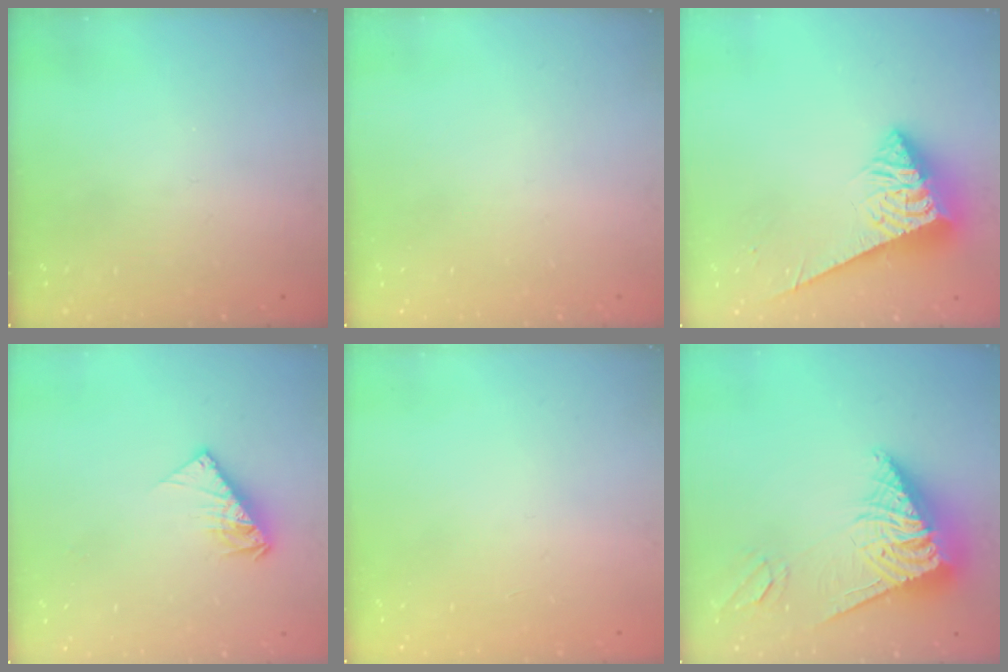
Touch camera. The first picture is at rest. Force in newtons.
{"total": 0.0}
{"total": 7.4, "press": 7.3, "slide": 1.1}
{"total": 8.2, "press": 8.2, "slide": 0.6}
{"total": 0.0}
{"total": 13.1, "press": 12.8, "slide": 2.4}